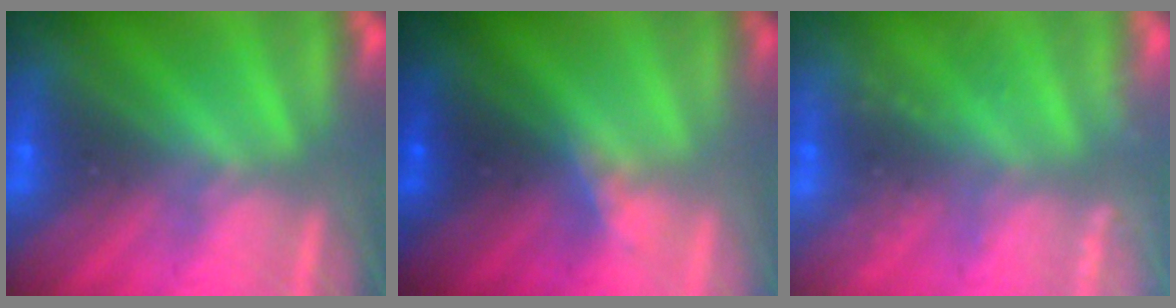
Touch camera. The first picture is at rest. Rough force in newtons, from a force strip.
{"total": 1.5}
{"total": 2.4}